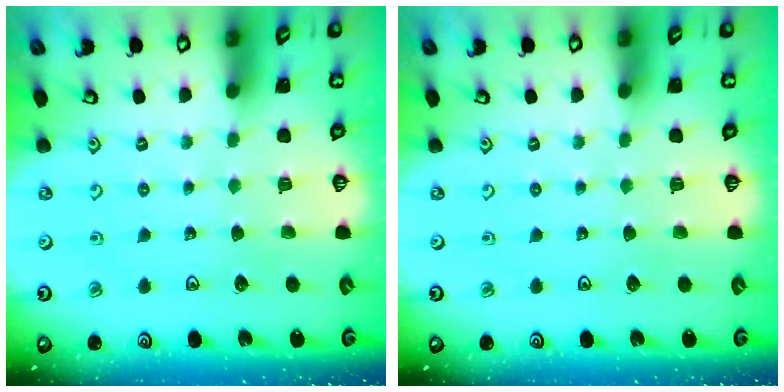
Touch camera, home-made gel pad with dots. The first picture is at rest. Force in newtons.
{"total": 0.0}